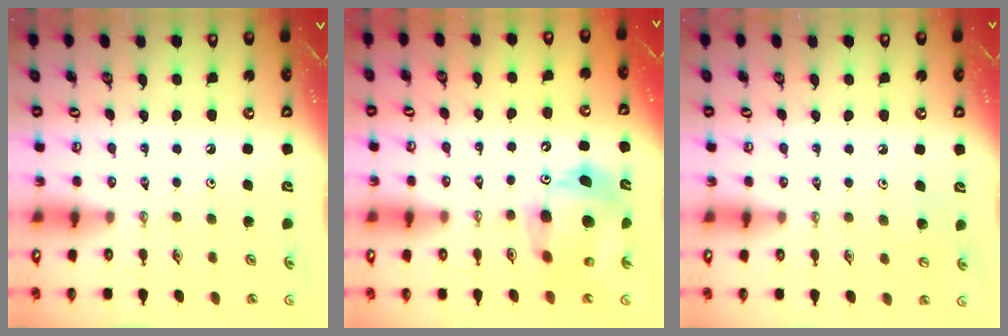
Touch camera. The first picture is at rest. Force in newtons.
{"total": 13.1, "press": 13.1, "slide": 0.8}
{"total": 4.8, "press": 4.7, "slide": 0.7}